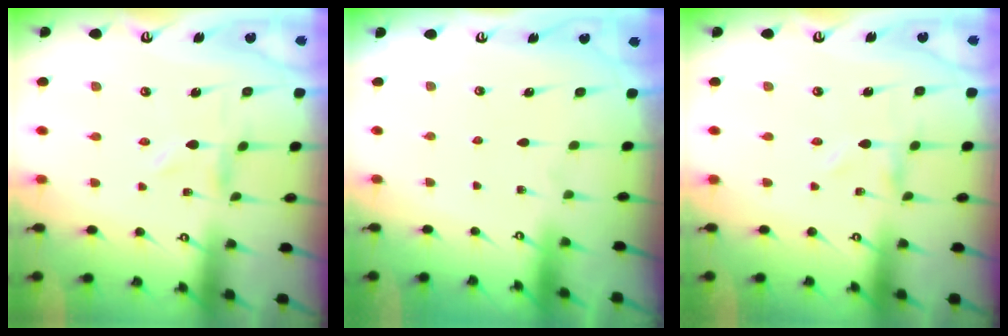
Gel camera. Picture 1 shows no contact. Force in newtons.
{"total": 1.6, "press": 1.6, "slide": 0.1}
{"total": 0.0}